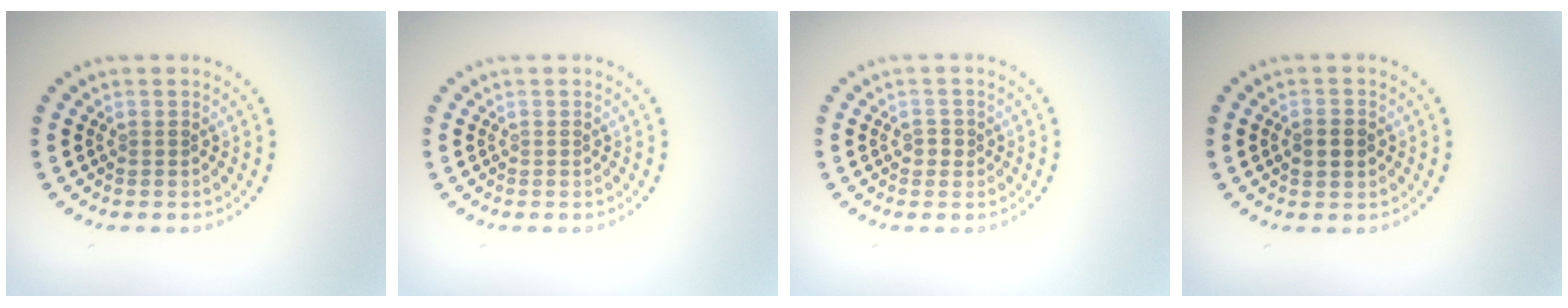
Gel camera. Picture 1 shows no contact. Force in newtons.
{"total": 0.0}
{"total": 1.2, "press": 1.1, "slide": 0.3}
{"total": 2.7, "press": 2.7, "slide": 0.2}